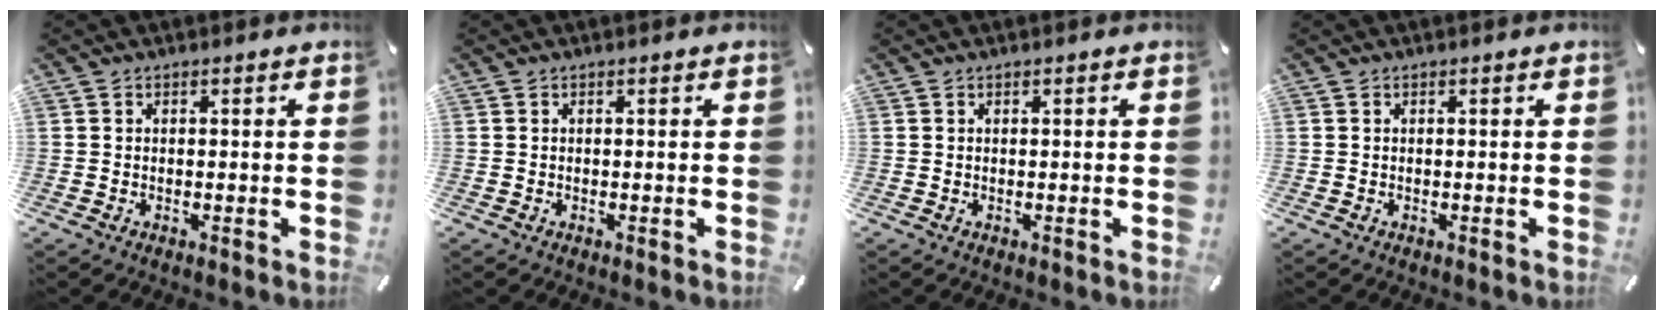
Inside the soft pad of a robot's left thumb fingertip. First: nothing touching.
{"total": 0.0}
{"total": 0.0}
{"total": 0.0}